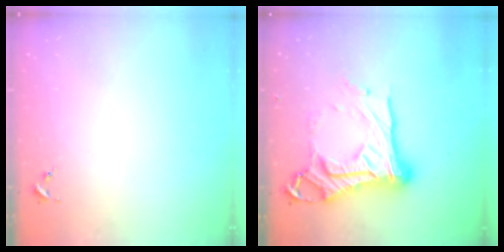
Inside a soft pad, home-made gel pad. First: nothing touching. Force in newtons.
{"total": 26.5, "press": 26.4, "slide": 2.6}